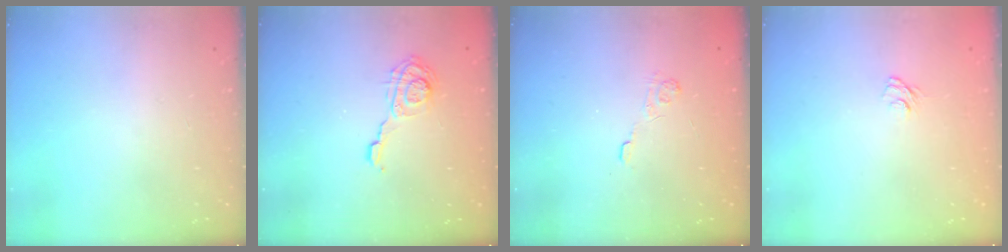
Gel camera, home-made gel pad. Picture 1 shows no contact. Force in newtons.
{"total": 7.4, "press": 7.4, "slide": 0.3}
{"total": 2.9, "press": 2.4, "slide": 1.5}
{"total": 7.4, "press": 7.3, "slide": 1.2}